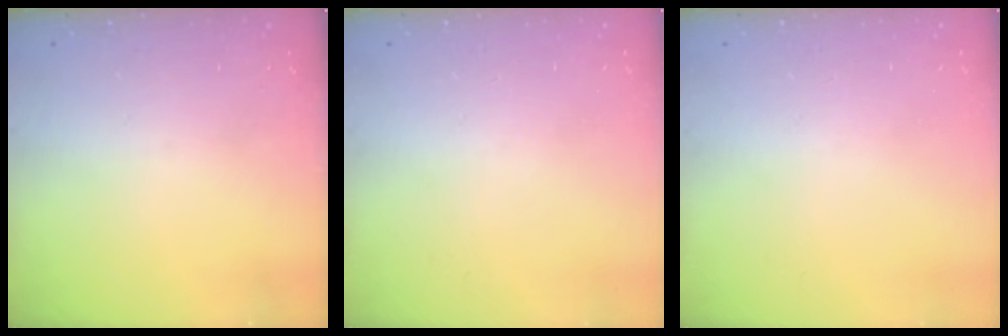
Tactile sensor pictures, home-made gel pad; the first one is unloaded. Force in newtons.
{"total": 0.0}
{"total": 0.0}